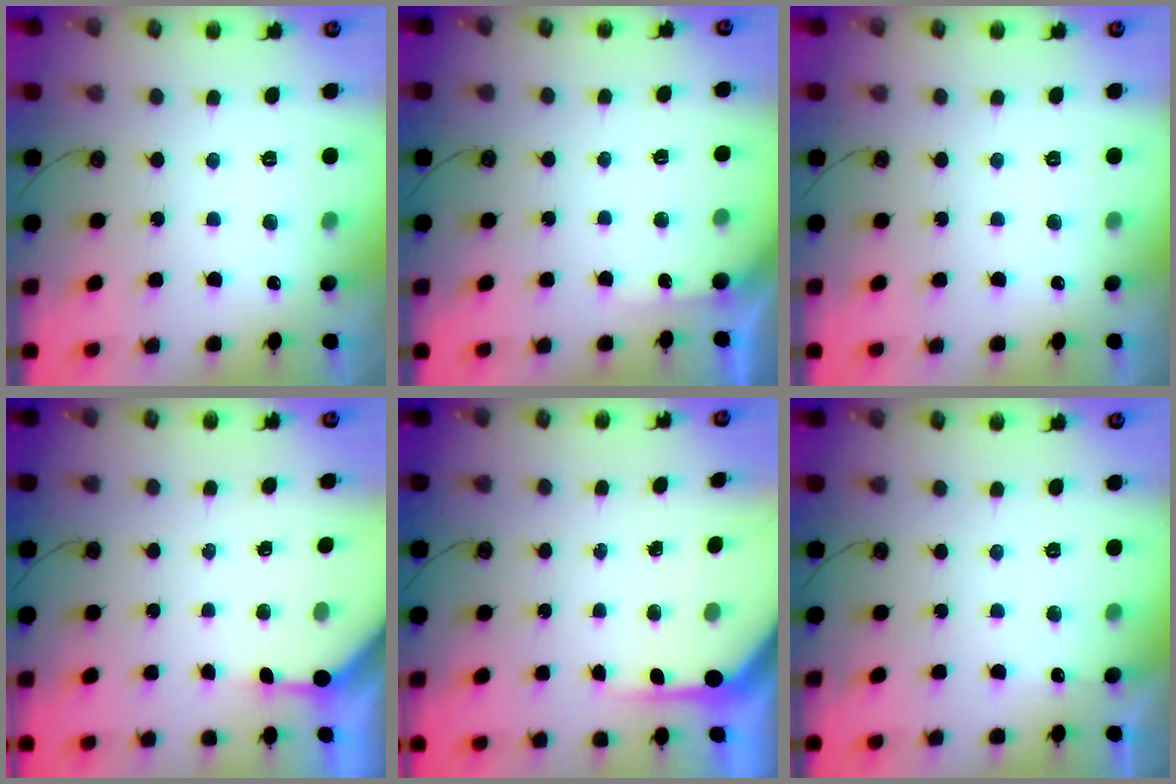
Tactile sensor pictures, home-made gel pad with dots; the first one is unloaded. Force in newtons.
{"total": 2.0, "press": 2.0, "slide": 0.3}
{"total": 0.0}
{"total": 2.9, "press": 2.8, "slide": 0.3}
{"total": 5.0, "press": 5.0, "slide": 0.5}
{"total": 3.2, "press": 3.2, "slide": 0.4}